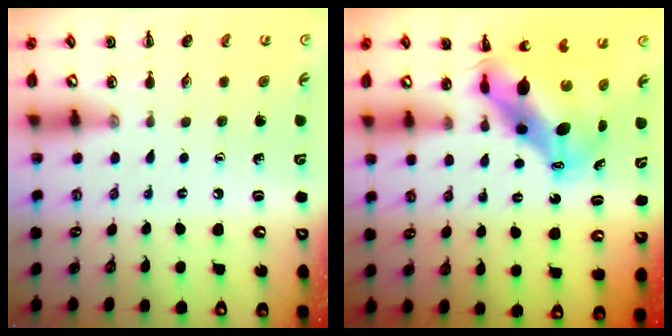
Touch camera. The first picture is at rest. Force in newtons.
{"total": 11.3, "press": 10.9, "slide": 3.1}